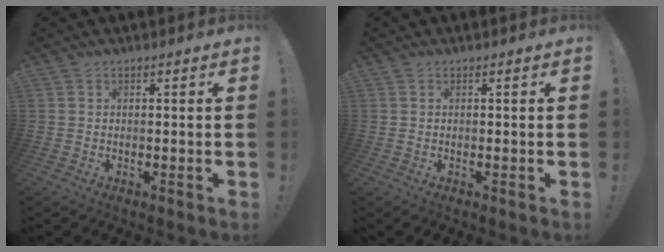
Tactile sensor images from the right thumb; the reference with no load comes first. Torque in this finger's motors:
{"motor_torque": [0.18, 0.05, 0.12, -0.10, 0.00]}